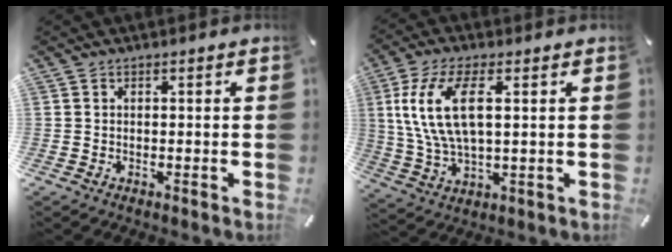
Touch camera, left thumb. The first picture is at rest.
{"total": 13.3, "force": [3.8, 5.7, 11.4], "torque": [-0.260, -0.005, 0.063]}